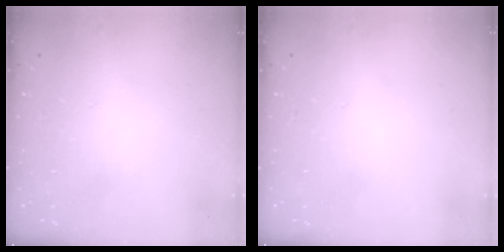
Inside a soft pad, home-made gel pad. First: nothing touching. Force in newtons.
{"total": 0.0}